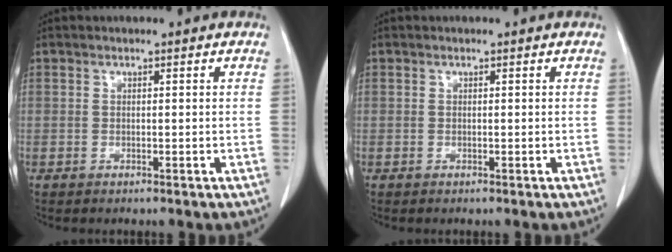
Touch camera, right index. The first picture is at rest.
{"total": 0.0}